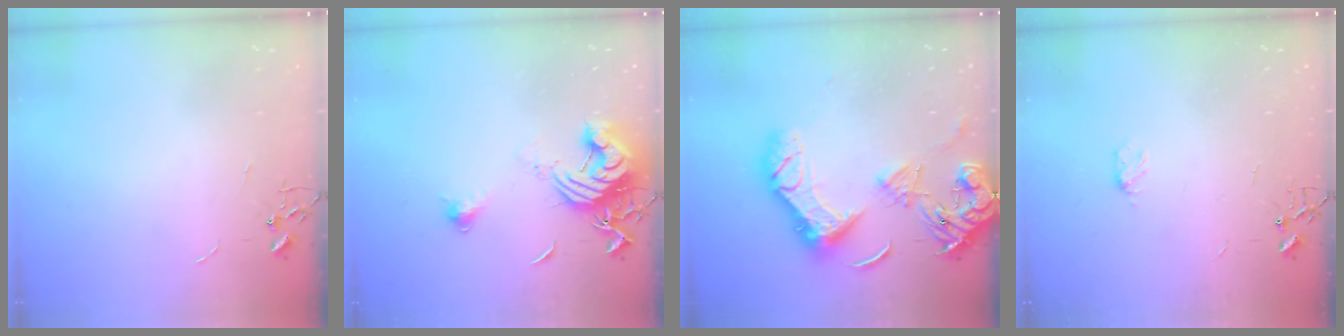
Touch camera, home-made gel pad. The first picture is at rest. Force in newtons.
{"total": 13.2, "press": 13.1, "slide": 1.6}
{"total": 22.6, "press": 22.5, "slide": 2.4}
{"total": 3.4, "press": 3.4, "slide": 0.5}